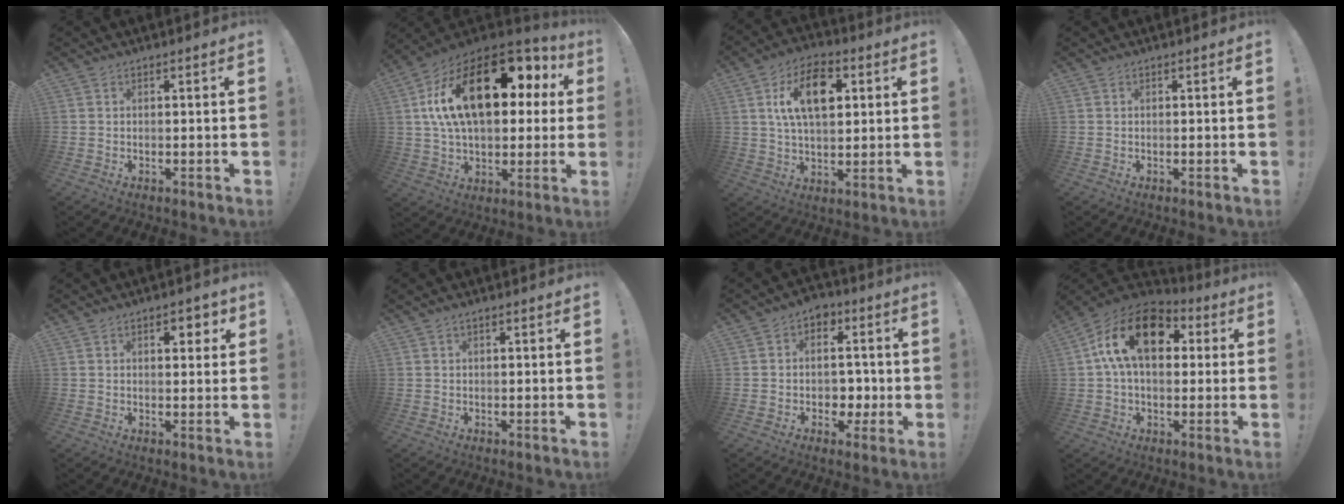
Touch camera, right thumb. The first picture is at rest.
{"total": 25.1, "force": [7.1, 13.2, 20.1], "torque": [-0.332, -0.032, 0.122]}
{"total": 14.5, "force": [4.6, 8.5, 10.8], "torque": [-0.169, 0.001, 0.080]}
{"total": 0.0}
{"total": 4.0, "force": [1.8, 2.3, 2.8], "torque": [-0.019, -0.007, 0.023]}
{"total": 0.7, "force": [0.3, 0.3, 0.5], "torque": [-0.013, 0.002, 0.005]}
{"total": 7.5, "force": [-0.3, 7.2, 1.9], "torque": [-0.006, 0.003, 0.003]}
{"total": 18.6, "force": [5.4, 11.4, 13.7], "torque": [-0.225, -0.003, 0.089]}